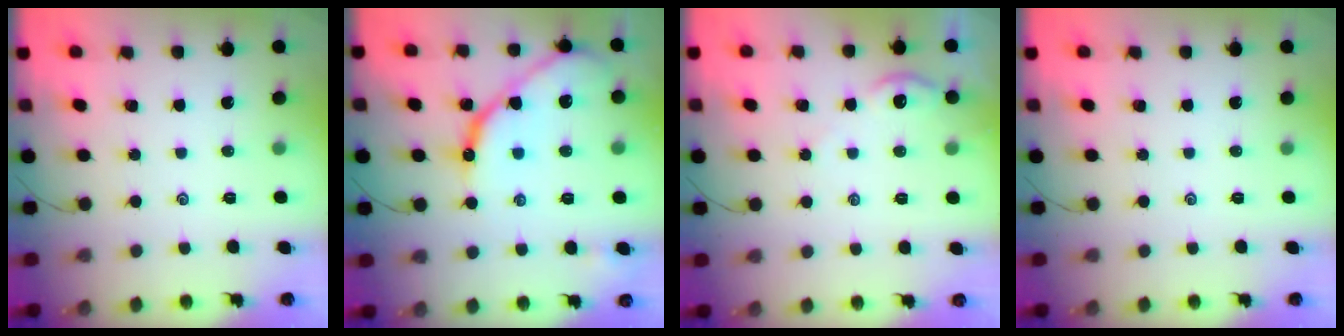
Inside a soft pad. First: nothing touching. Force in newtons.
{"total": 13.2, "press": 13.1, "slide": 1.0}
{"total": 2.2, "press": 2.2, "slide": 0.4}
{"total": 0.0}